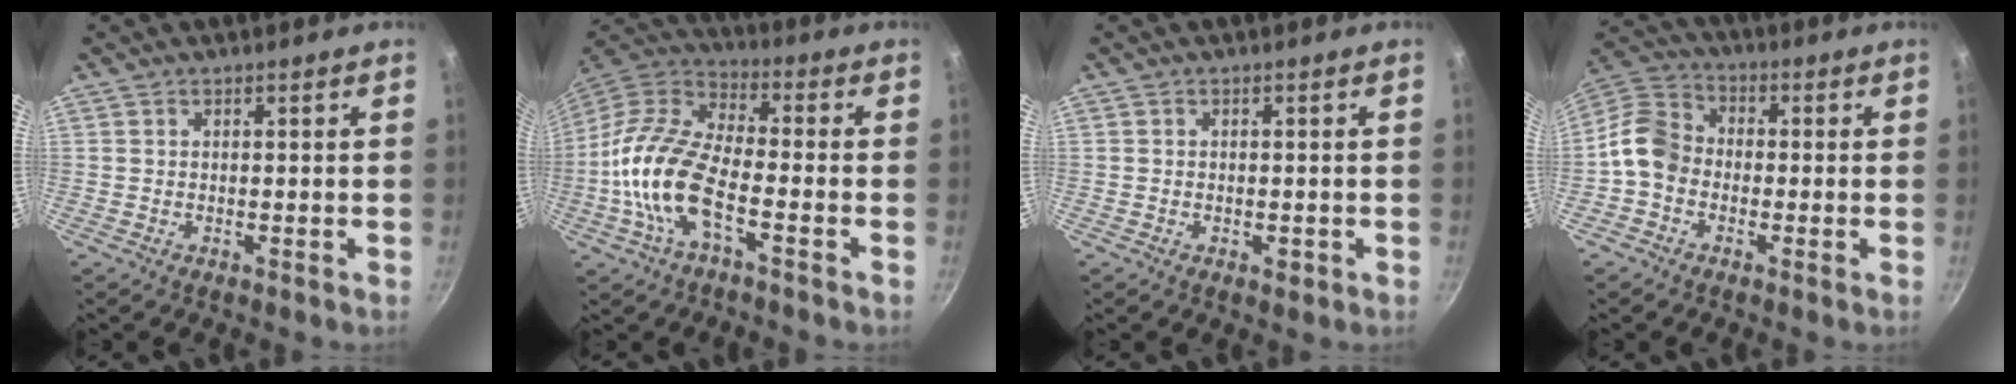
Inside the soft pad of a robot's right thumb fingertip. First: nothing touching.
{"total": 15.9, "force": [-4.9, 6.9, 13.5], "torque": [-0.263, 0.039, -0.114]}
{"total": 1.5, "force": [-0.5, 0.9, 1.1], "torque": [-0.015, 0.000, -0.009]}
{"total": 8.7, "force": [-2.2, 7.0, 4.7], "torque": [-0.068, 0.031, -0.067]}